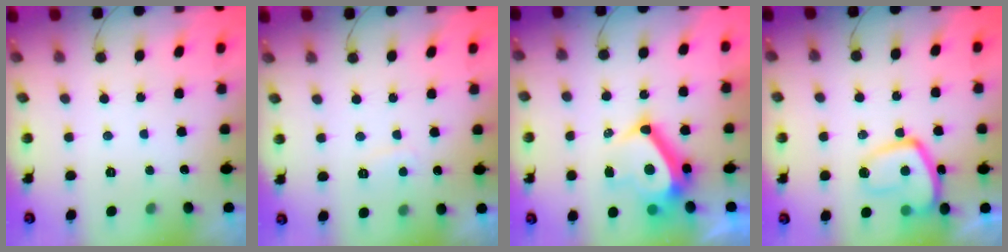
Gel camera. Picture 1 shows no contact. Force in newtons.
{"total": 2.6, "press": 2.5, "slide": 0.6}
{"total": 13.3, "press": 12.8, "slide": 3.6}
{"total": 13.4, "press": 13.4, "slide": 1.4}